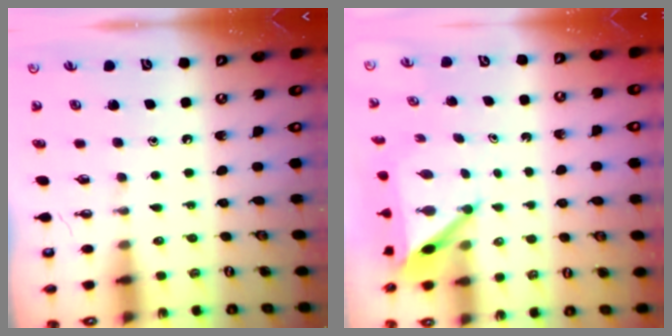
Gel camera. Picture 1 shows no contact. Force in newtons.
{"total": 5.0, "press": 5.0, "slide": 0.3}